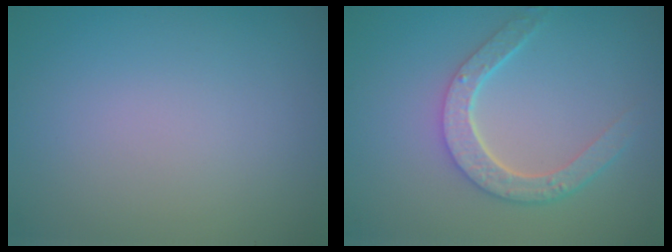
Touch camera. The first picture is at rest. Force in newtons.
{"total": 4.1, "press": 3.3, "slide": 2.4}